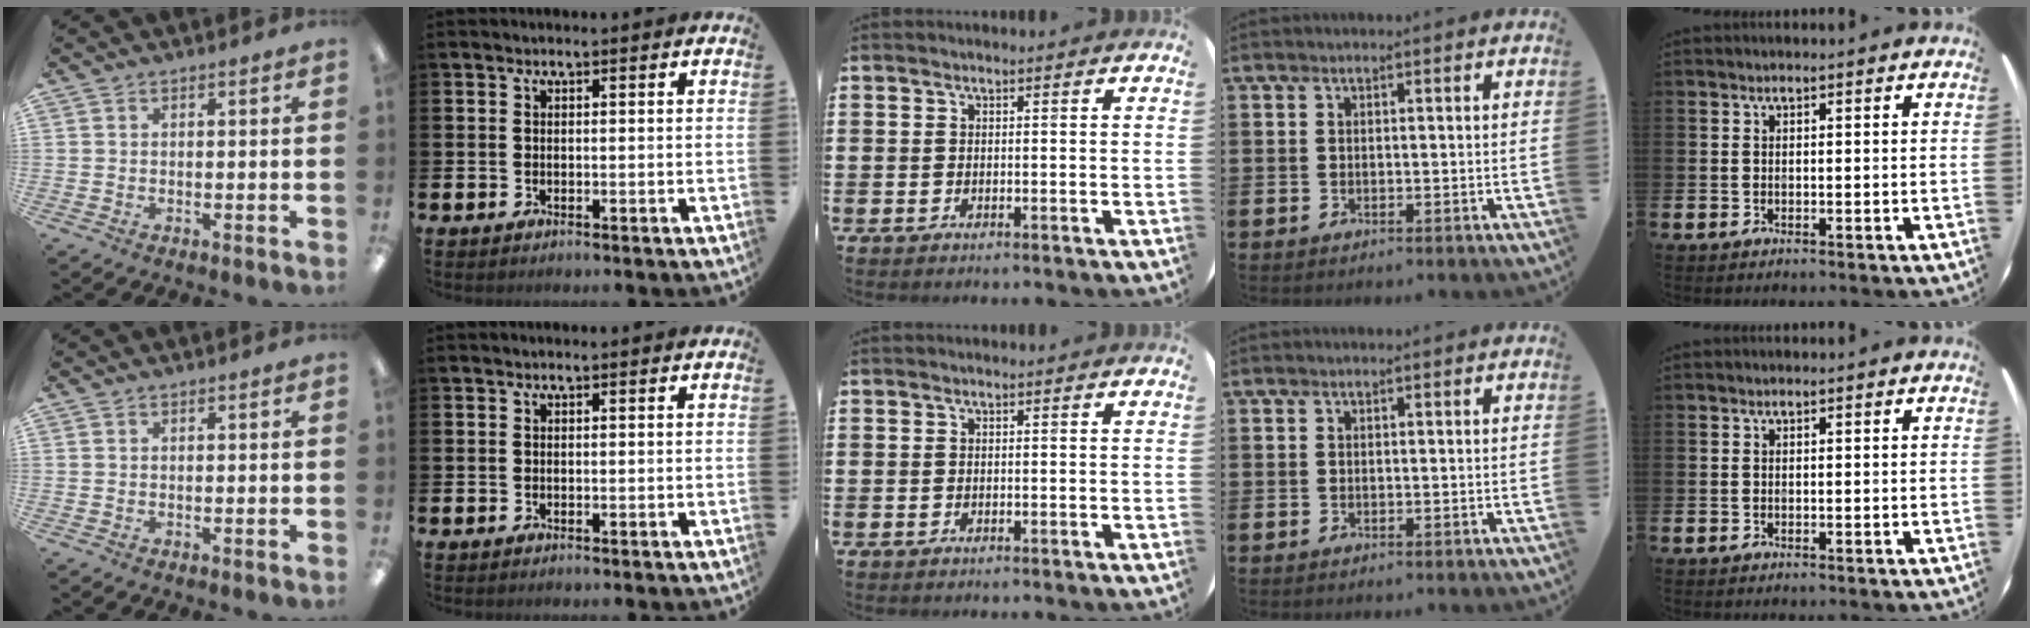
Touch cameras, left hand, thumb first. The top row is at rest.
{}